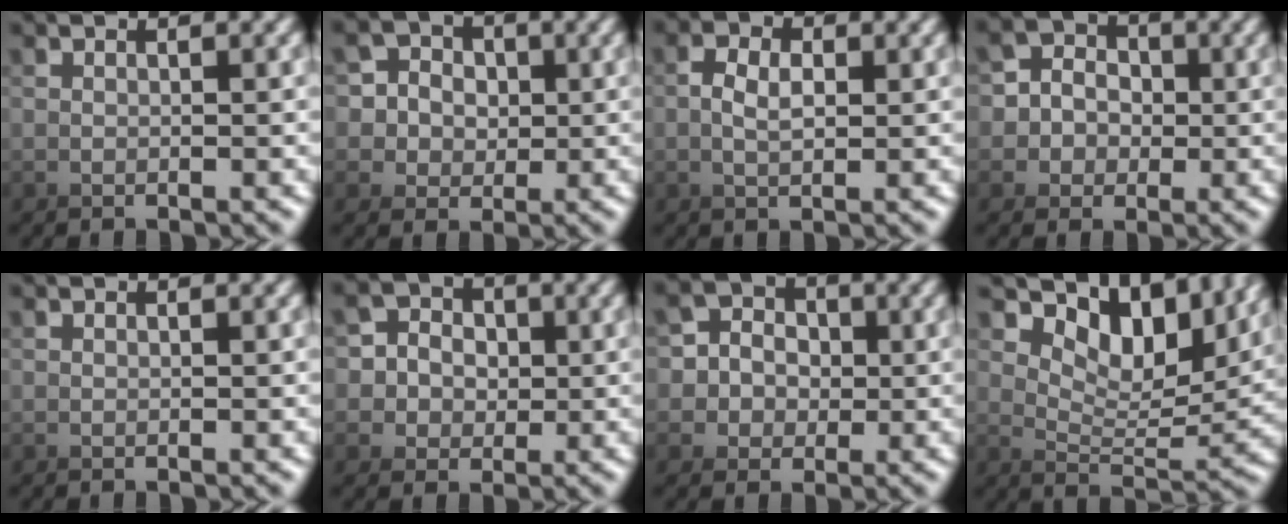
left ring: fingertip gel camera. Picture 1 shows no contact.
{"total": 4.4, "force": [0.6, 4.3, -0.5], "torque": [-0.002, -0.014, 0.008]}
{"total": 1.4, "force": [-0.6, -1.1, -0.6], "torque": [0.005, -0.001, -0.014]}
{"total": 3.5, "force": [-0.1, 3.3, -1.1], "torque": [0.009, -0.011, -0.004]}
{"total": 0.0}
{"total": 3.8, "force": [0.3, 3.7, -0.9], "torque": [0.006, -0.014, 0.006]}
{"total": 3.9, "force": [0.2, 3.8, -0.8], "torque": [0.005, -0.011, 0.000]}
{"total": 7.7, "force": [7.6, 1.2, 1.1], "torque": [-0.031, 0.062, 0.086]}